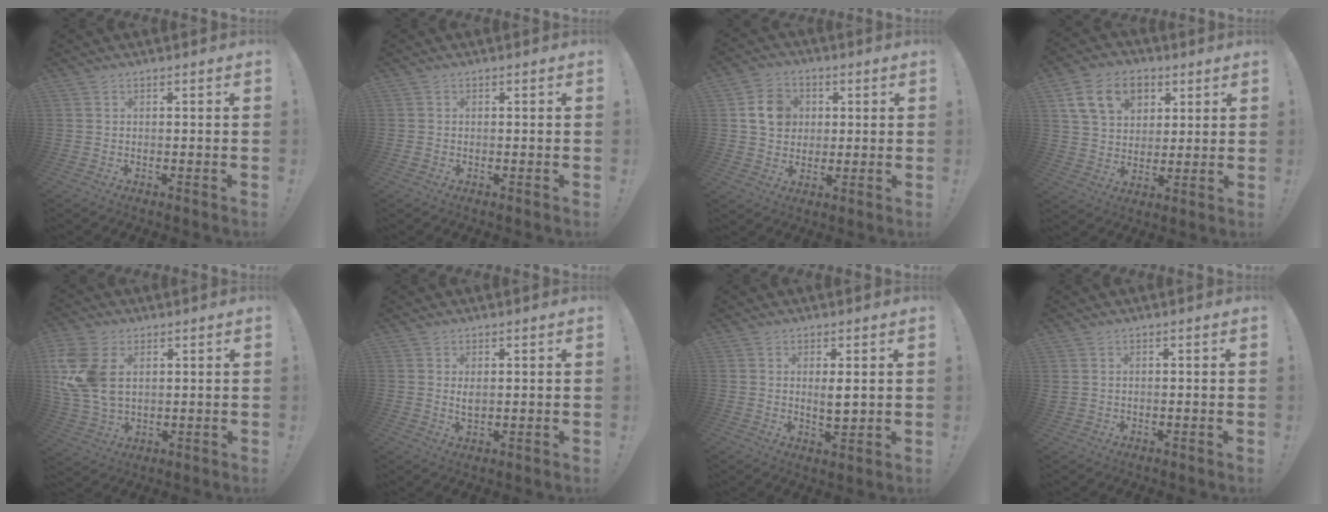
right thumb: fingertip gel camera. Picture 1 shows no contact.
{"total": 0.6, "force": [-0.4, 0.5, 0.1], "torque": [-0.008, 0.005, -0.005]}
{"total": 10.4, "force": [2.6, 9.0, 4.5], "torque": [-0.060, 0.002, 0.055]}
{"total": 15.2, "force": [6.6, 11.0, 8.3], "torque": [-0.125, -0.020, 0.128]}
{"total": 15.7, "force": [4.2, 10.5, 10.9], "torque": [-0.232, -0.013, 0.081]}
{"total": 2.5, "force": [0.8, 1.2, 2.0], "torque": [-0.024, -0.008, 0.011]}
{"total": 2.7, "force": [0.5, 0.9, 2.5], "torque": [-0.033, -0.008, 0.005]}
{"total": 1.0, "force": [0.6, 0.7, 0.6], "torque": [-0.012, 0.002, 0.011]}